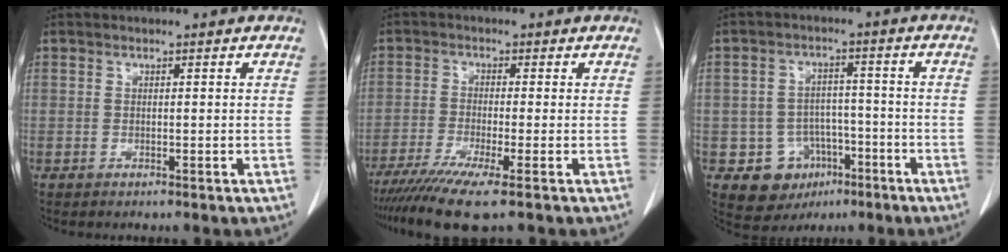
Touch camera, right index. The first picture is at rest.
{"total": 8.2, "force": [-5.7, -0.2, 5.9], "torque": [-0.102, -0.021, -0.096]}
{"total": 8.1, "force": [-3.5, 7.0, 1.8], "torque": [-0.023, 0.016, -0.043]}